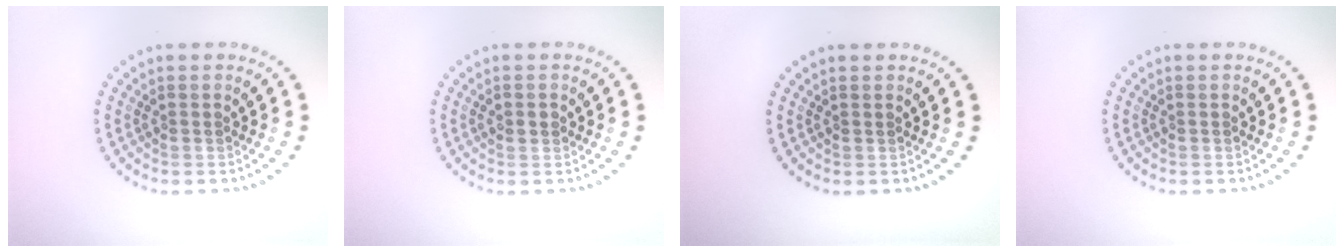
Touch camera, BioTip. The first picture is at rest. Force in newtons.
{"total": 1.1, "press": 1.1, "slide": 0.2}
{"total": 0.0}
{"total": 0.0}